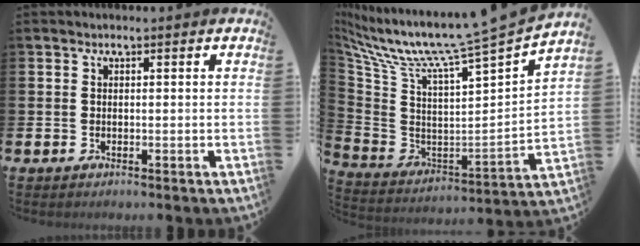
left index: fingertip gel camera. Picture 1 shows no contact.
{"total": 9.6, "force": [8.4, -0.8, 4.5], "torque": [-0.121, -0.074, 0.126]}